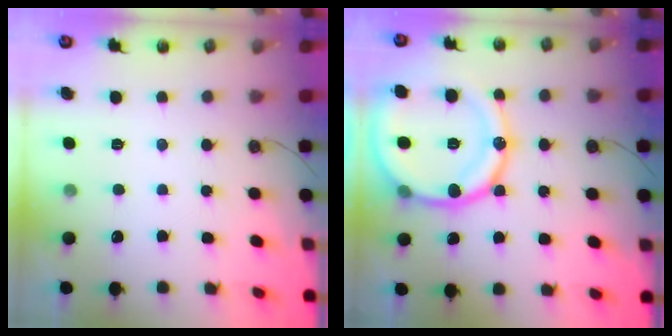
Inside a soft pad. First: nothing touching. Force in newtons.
{"total": 21.5, "press": 21.2, "slide": 3.4}